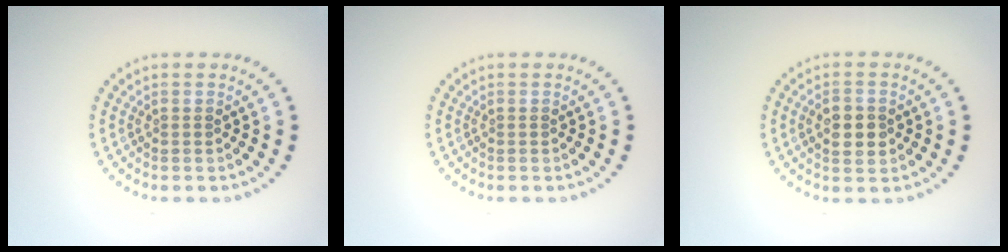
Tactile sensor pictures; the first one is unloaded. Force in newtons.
{"total": 0.0}
{"total": 2.8, "press": 2.8, "slide": 0.0}